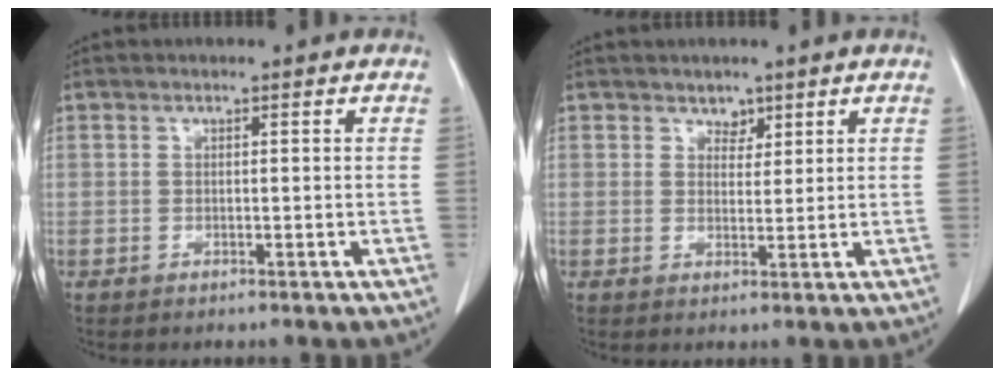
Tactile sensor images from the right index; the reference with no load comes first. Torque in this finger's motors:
{"motor_torque": [-0.09, 0.22, -0.04, 0.00]}